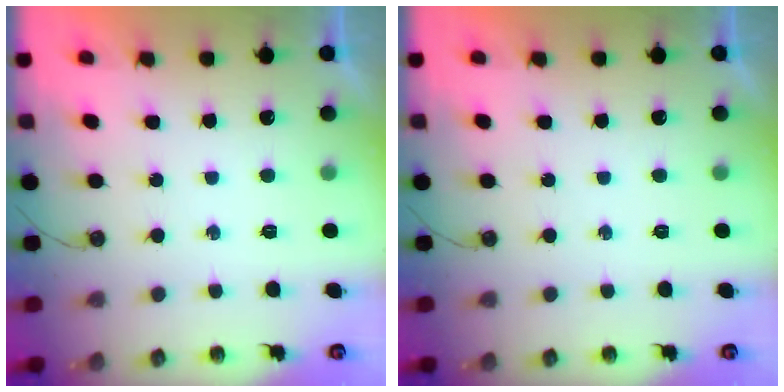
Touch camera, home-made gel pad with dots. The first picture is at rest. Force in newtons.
{"total": 0.0}